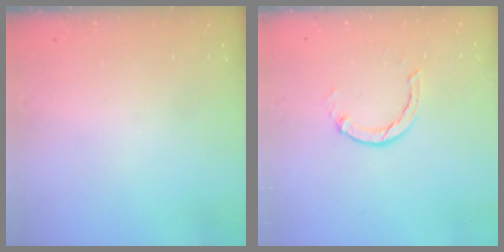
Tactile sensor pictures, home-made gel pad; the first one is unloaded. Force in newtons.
{"total": 1.3, "press": 1.2, "slide": 0.3}